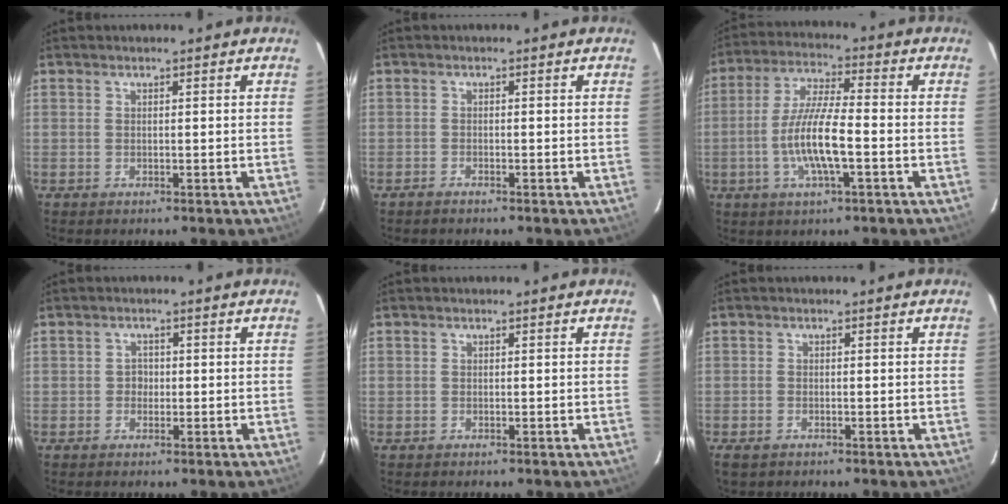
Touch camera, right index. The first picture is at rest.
{"total": 1.0, "force": [-0.9, 0.1, 0.3], "torque": [-0.016, 0.000, -0.020]}
{"total": 10.6, "force": [-3.0, 1.9, 10.0], "torque": [-0.201, -0.003, -0.057]}
{"total": 1.6, "force": [-0.5, 1.5, 0.2], "torque": [-0.002, 0.004, -0.008]}
{"total": 0.0}
{"total": 2.2, "force": [-1.5, 1.2, 1.1], "torque": [-0.027, -0.005, -0.030]}